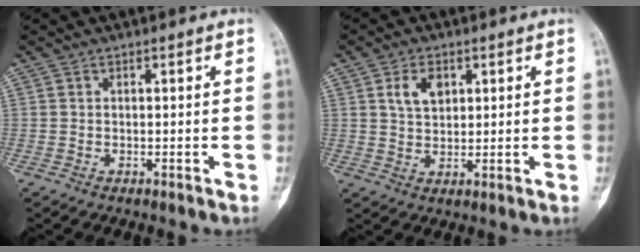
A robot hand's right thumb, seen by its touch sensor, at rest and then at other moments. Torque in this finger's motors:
{"motor_torque": [0.78, 0.90, 0.22, -0.17, 0.16]}